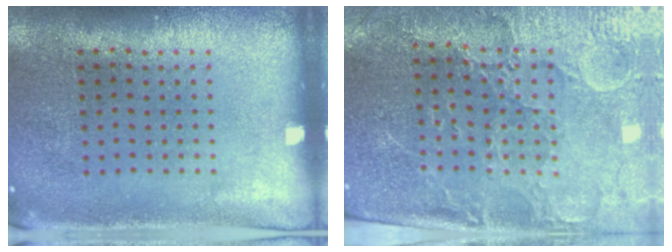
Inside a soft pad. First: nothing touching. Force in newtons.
{"total": 3.5, "press": 3.3, "slide": 1.1}